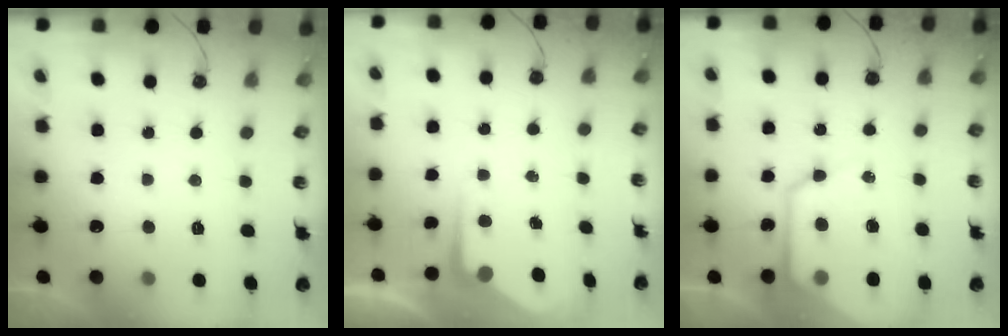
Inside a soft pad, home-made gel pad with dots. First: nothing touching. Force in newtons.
{"total": 4.9, "press": 4.9, "slide": 0.2}
{"total": 15.7, "press": 15.6, "slide": 1.5}